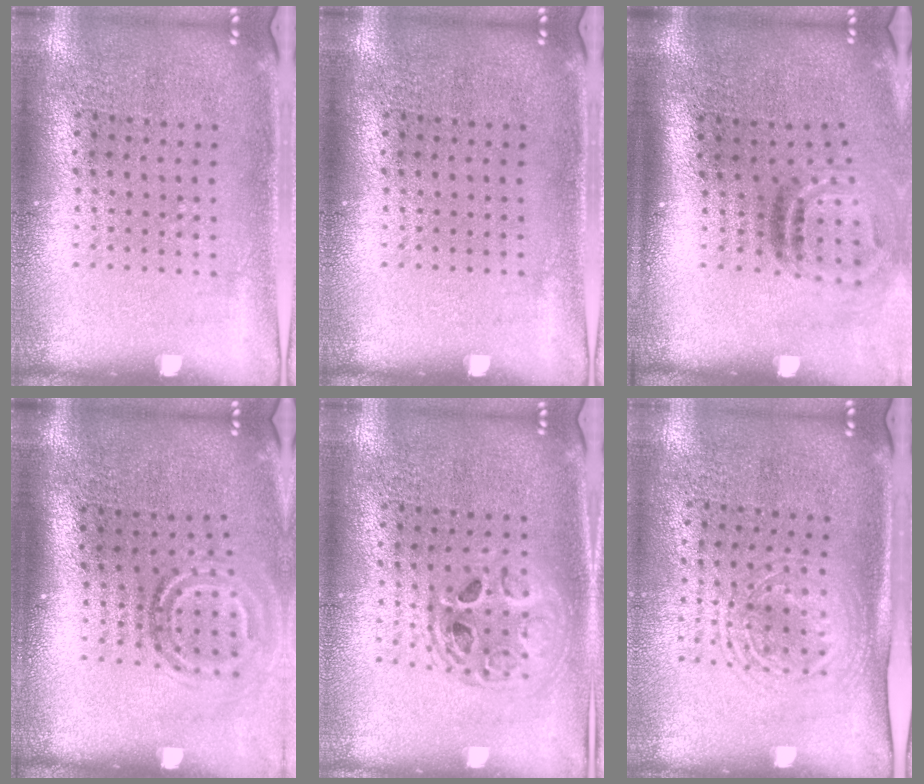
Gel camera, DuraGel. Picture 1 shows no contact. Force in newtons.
{"total": 0.0}
{"total": 2.0, "press": 1.2, "slide": 1.6}
{"total": 1.9, "press": 1.1, "slide": 1.5}
{"total": 1.5, "press": 1.2, "slide": 0.8}
{"total": 1.6, "press": 1.4, "slide": 0.9}